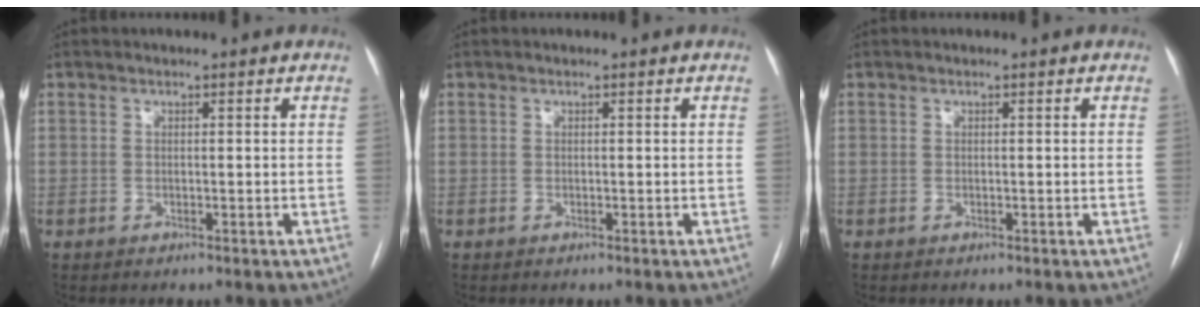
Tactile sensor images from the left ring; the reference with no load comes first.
{"total": 0.0}
{"total": 0.0}